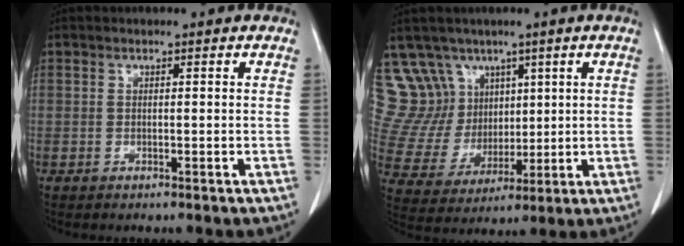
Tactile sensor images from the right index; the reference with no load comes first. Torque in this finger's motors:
{"motor_torque": [-0.79, 0.78, -0.22, -0.04]}